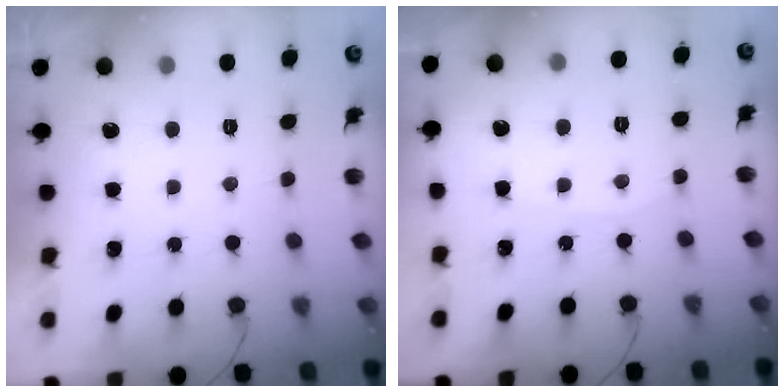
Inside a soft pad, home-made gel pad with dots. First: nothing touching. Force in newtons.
{"total": 2.6, "press": 2.5, "slide": 0.4}